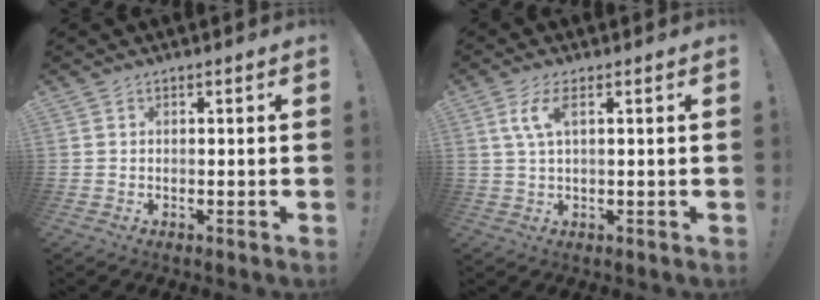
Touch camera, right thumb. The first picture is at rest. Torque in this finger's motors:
{"motor_torque": [0.50, 0.51, 0.42, 0.05, 0.72]}